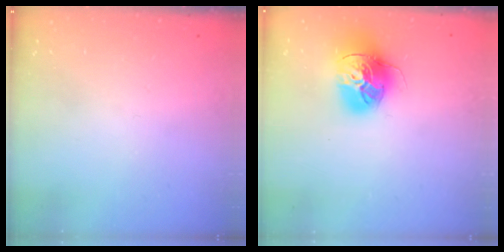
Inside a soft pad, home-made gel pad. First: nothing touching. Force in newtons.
{"total": 16.8, "press": 16.7, "slide": 1.9}